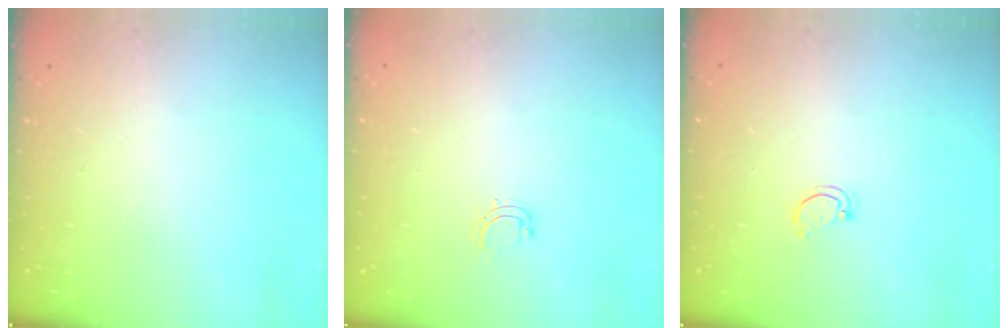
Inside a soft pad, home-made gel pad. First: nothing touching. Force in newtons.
{"total": 3.8, "press": 3.8, "slide": 0.3}
{"total": 2.8, "press": 2.7, "slide": 0.3}